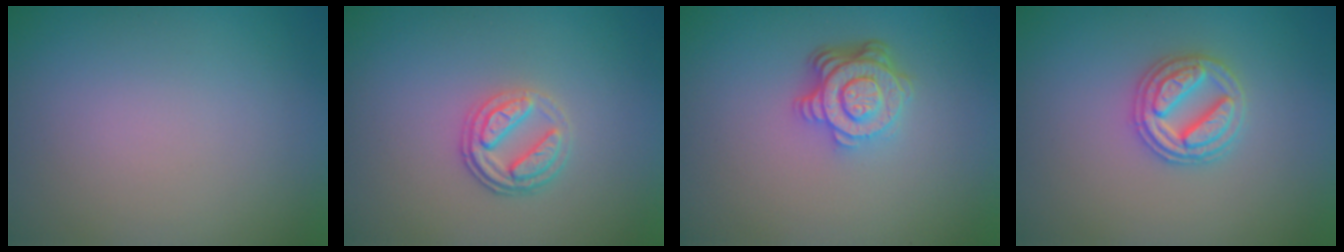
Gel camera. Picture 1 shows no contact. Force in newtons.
{"total": 2.8, "press": 2.4, "slide": 1.3}
{"total": 4.9, "press": 3.4, "slide": 3.5}
{"total": 3.2, "press": 3.2, "slide": 0.6}